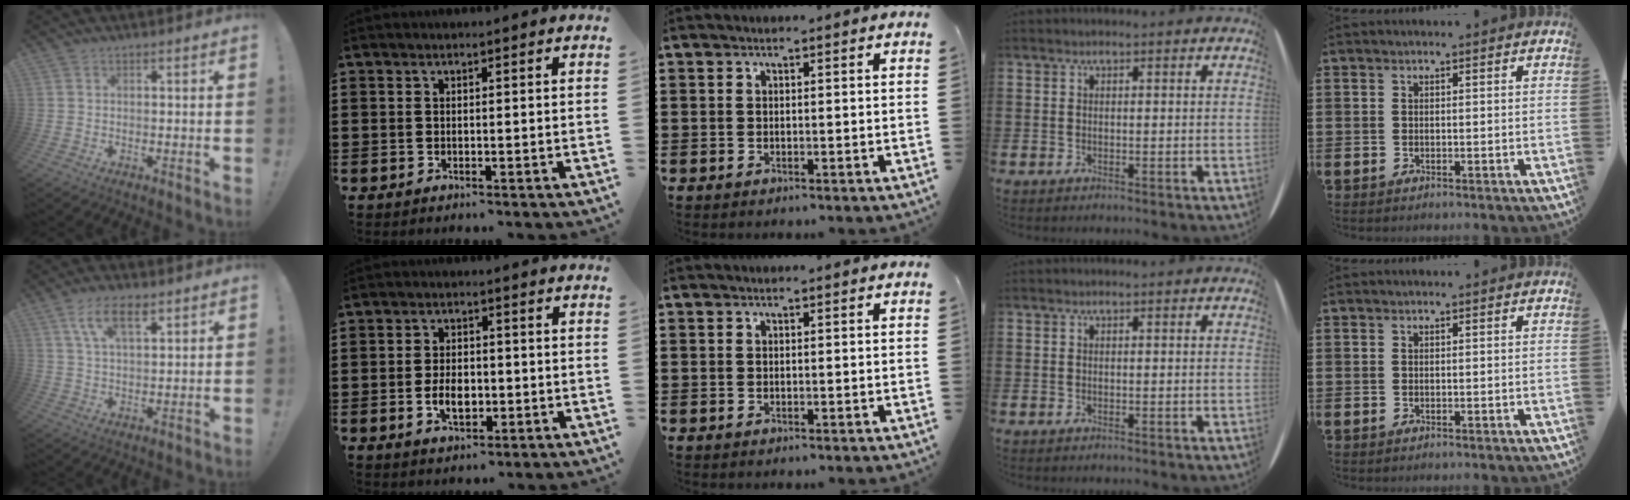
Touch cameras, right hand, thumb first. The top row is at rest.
{"thumb": {"total": 8.7, "force": [4.6, 3.6, 6.4], "torque": [-0.111, -0.007, 0.084]}, "index": {"total": 4.5, "force": [-1.0, 2.7, 3.5], "torque": [-0.063, 0.001, -0.021]}}